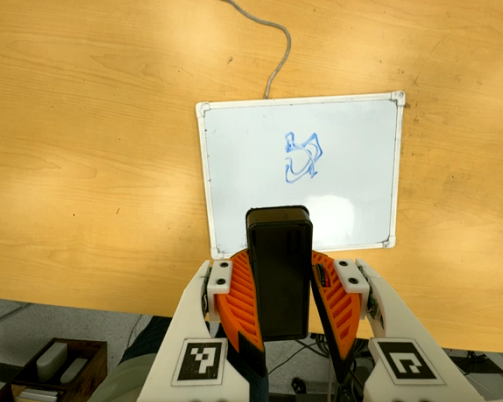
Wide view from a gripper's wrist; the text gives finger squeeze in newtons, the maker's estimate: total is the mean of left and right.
{"total": 9.5, "left": 9.6, "right": 9.4}